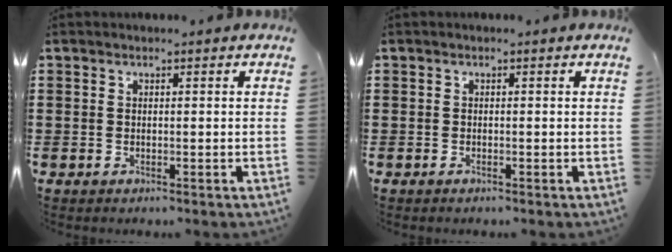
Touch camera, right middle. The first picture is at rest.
{"total": 0.0}